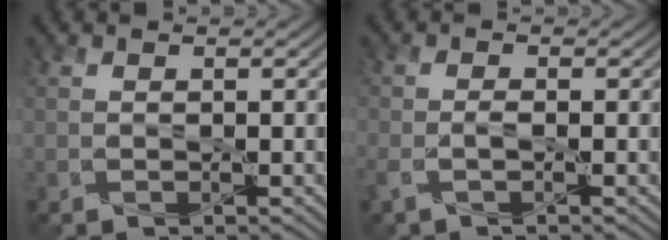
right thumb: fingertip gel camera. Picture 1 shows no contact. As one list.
[{"total": 1.9, "force": [-1.0, 0.6, 1.5], "torque": [-0.044, -0.001, -0.023]}]